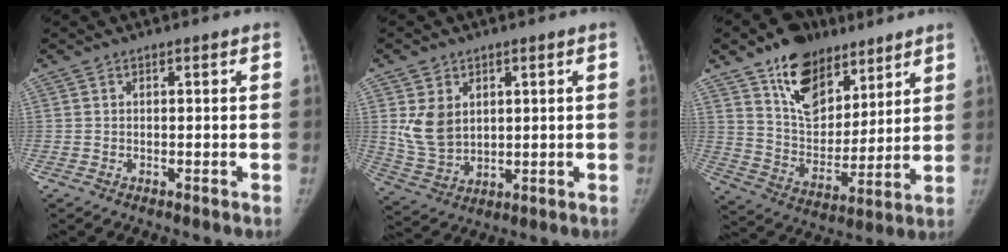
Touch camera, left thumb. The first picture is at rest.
{"total": 8.3, "force": [2.4, 6.1, 5.1], "torque": [-0.076, -0.018, 0.065]}
{"total": 17.1, "force": [11.0, 10.1, 8.2], "torque": [-0.084, -0.056, 0.196]}